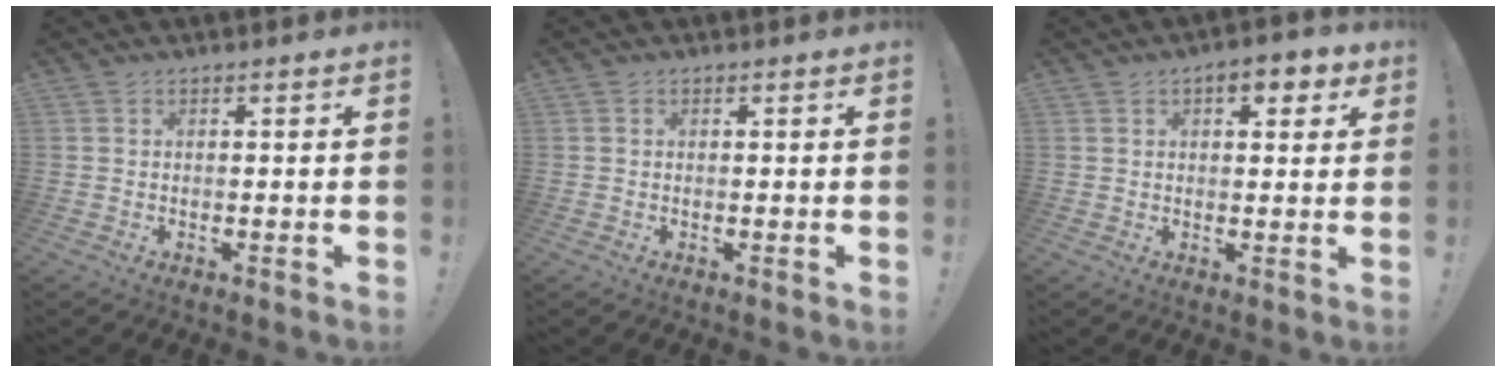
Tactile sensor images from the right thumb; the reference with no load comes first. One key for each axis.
{"total": 0.0}
{"total": 6.1, "fx": 3.2, "fy": 2.9, "fz": 4.4, "tx": -0.045, "ty": -0.009, "tz": 0.048}